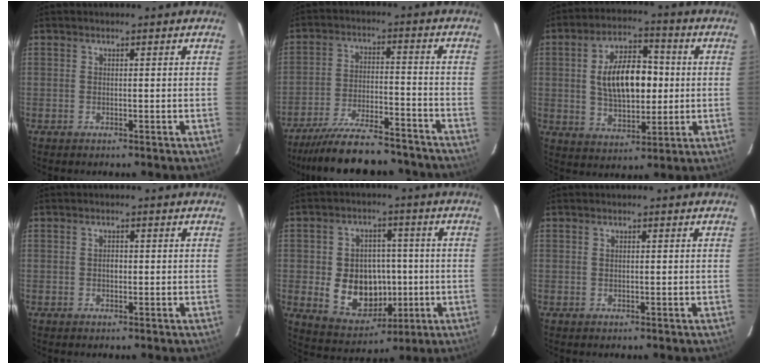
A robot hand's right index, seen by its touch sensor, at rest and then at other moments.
{"total": 21.0, "force": [-18.7, 4.7, 8.3], "torque": [-0.160, -0.014, -0.265]}
{"total": 14.0, "force": [1.0, 7.4, 11.9], "torque": [-0.206, 0.019, 0.028]}
{"total": 1.4, "force": [0.1, 0.9, 1.0], "torque": [-0.015, 0.004, 0.001]}
{"total": 12.8, "force": [-1.9, 10.1, 7.7], "torque": [-0.168, 0.006, -0.007]}
{"total": 0.7, "force": [0.3, 0.2, 0.6], "torque": [-0.011, 0.002, 0.005]}